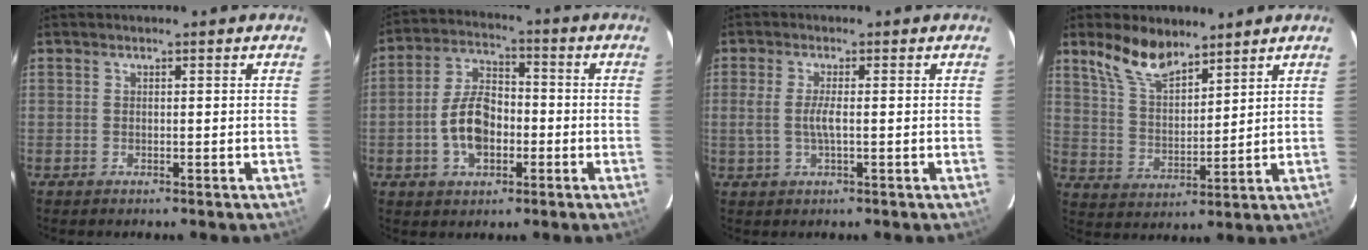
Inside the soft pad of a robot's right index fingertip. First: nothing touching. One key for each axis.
{"total": 9.8, "fx": -2.7, "fy": 5.9, "fz": 7.3, "tx": -0.146, "ty": 0.018, "tz": -0.041}
{"total": 3.5, "fx": -0.4, "fy": 0.5, "fz": 3.4, "tx": -0.067, "ty": -0.003, "tz": -0.007}
{"total": 9.4, "fx": 7.2, "fy": 3.5, "fz": 4.9, "tx": -0.094, "ty": 0.011, "tz": 0.145}